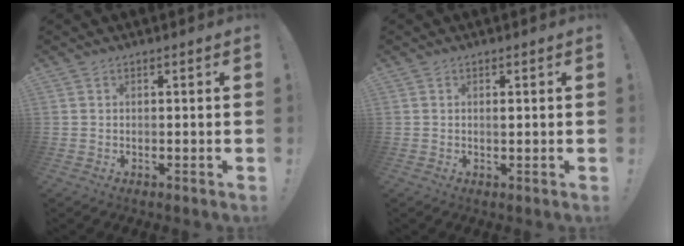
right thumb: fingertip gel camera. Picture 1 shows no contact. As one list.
[{"total": 1.4, "force": [0.2, 0.5, 1.3], "torque": [-0.019, -0.002, 0.001]}]